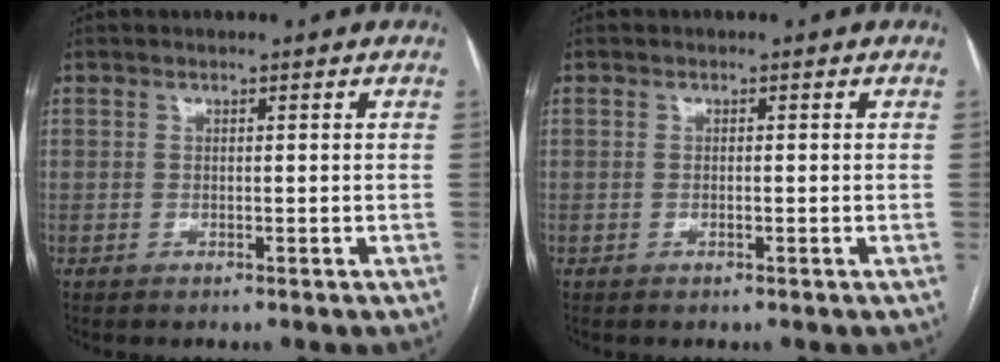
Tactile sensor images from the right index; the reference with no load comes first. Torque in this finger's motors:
{"motor_torque": [-0.16, -0.01, -0.07, -0.01]}